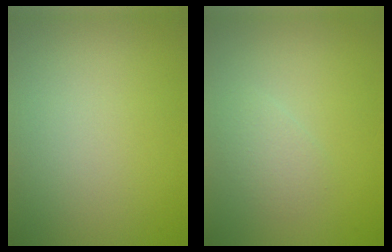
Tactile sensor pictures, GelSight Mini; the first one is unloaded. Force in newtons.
{"total": 1.4, "press": 1.4, "slide": 0.1}